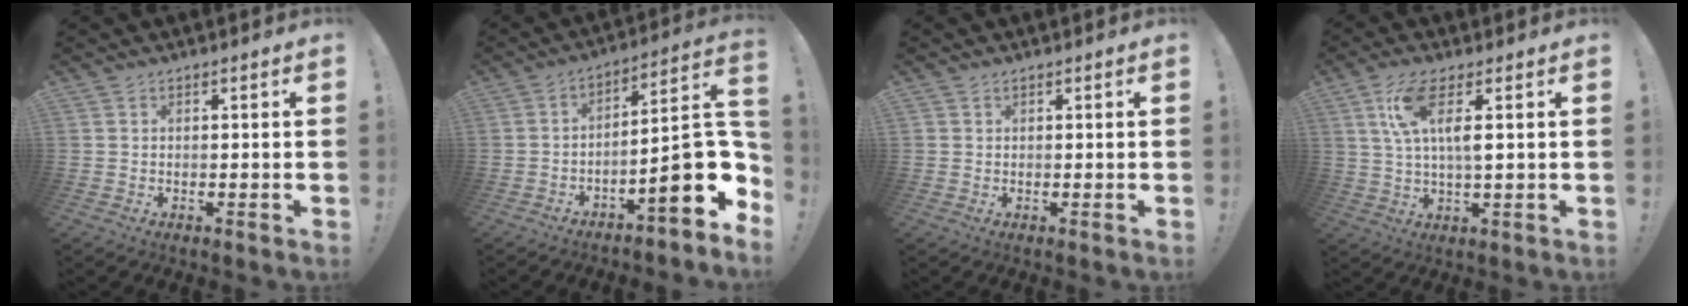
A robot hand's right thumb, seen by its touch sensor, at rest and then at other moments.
{"total": 17.2, "force": [-5.7, 4.5, 15.6], "torque": [-0.204, 0.017, -0.088]}
{"total": 0.6, "force": [0.4, 0.4, 0.1], "torque": [-0.007, 0.002, 0.009]}
{"total": 10.0, "force": [3.3, 2.8, 9.0], "torque": [-0.164, -0.007, 0.056]}